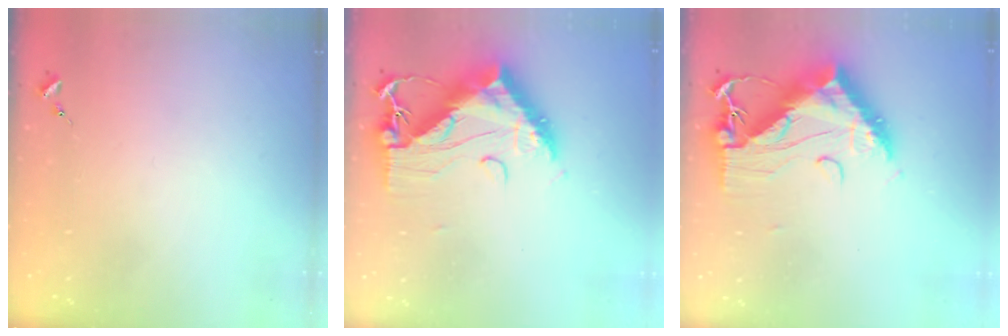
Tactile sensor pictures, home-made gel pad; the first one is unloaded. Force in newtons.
{"total": 17.0, "press": 17.0, "slide": 1.4}
{"total": 17.0, "press": 17.0, "slide": 1.4}